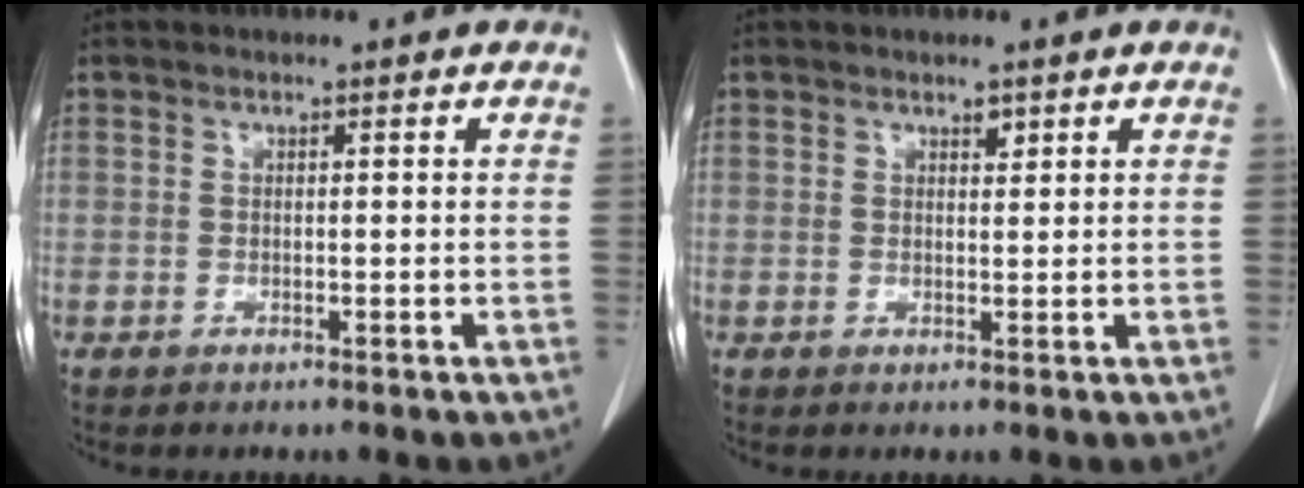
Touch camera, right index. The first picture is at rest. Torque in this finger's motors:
{"motor_torque": [-0.08, 0.10, 0.02, -0.01]}